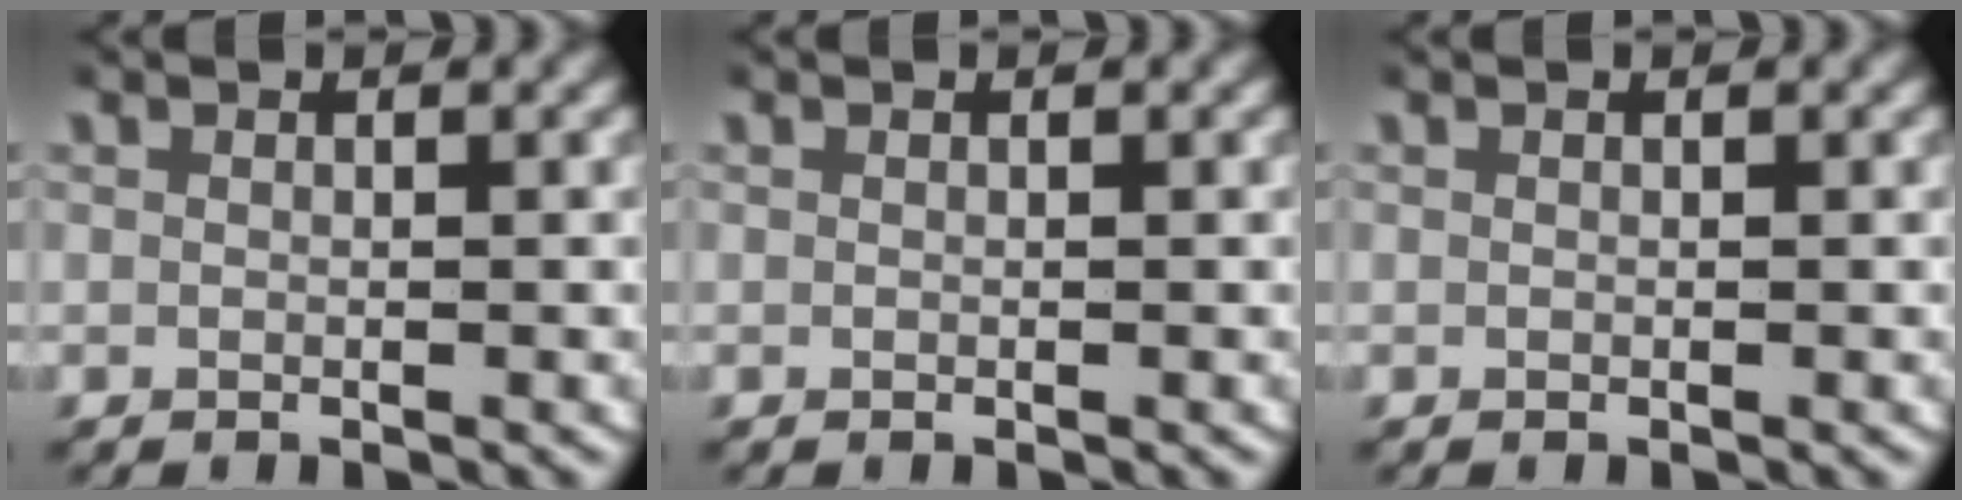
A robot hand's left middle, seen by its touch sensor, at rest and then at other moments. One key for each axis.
{"total": 0.0}
{"total": 0.0}